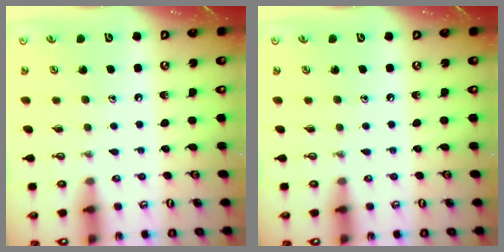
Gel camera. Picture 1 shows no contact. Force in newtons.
{"total": 0.0}